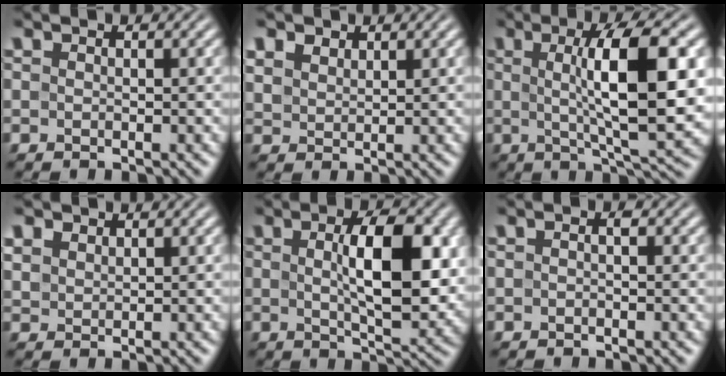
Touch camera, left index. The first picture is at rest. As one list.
[{"total": 2.3, "force": [1.7, 1.4, 0.8], "torque": [-0.024, 0.002, 0.034]}, {"total": 9.9, "force": [1.3, 2.5, 9.5], "torque": [-0.132, 0.002, 0.022]}, {"total": 2.0, "force": [1.4, 1.2, 0.7], "torque": [-0.020, 0.003, 0.030]}, {"total": 8.3, "force": [1.2, 3.1, 7.6], "torque": [-0.119, 0.000, 0.021]}, {"total": 0.9, "force": [-0.1, 0.2, 0.9], "torque": [-0.018, 0.002, -0.003]}]